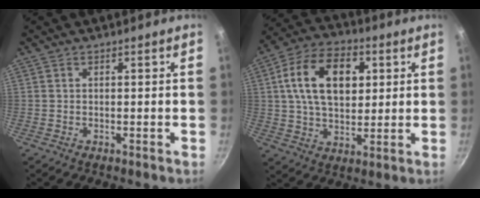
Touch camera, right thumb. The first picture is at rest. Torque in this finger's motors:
{"motor_torque": [1.07, 2.26, 1.62, -0.17, 0.52]}